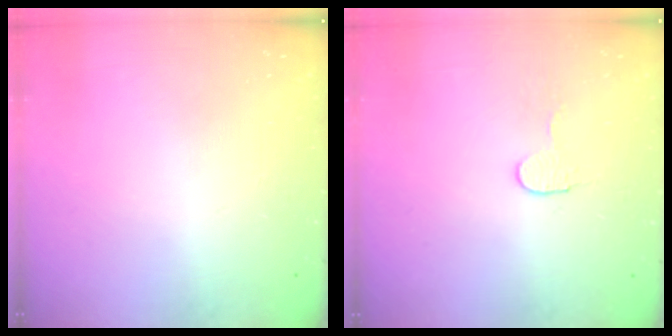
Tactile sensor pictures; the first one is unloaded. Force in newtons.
{"total": 3.2, "press": 3.2, "slide": 0.3}